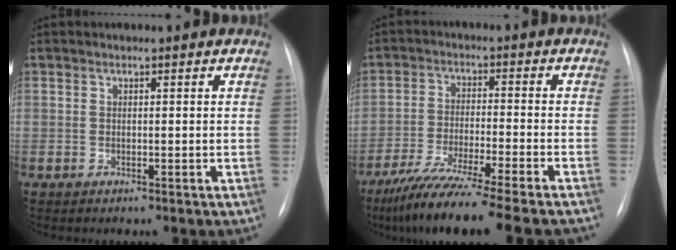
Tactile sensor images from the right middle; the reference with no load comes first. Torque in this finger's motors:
{"motor_torque": [1.09, -1.05, 0.27, 0.17]}